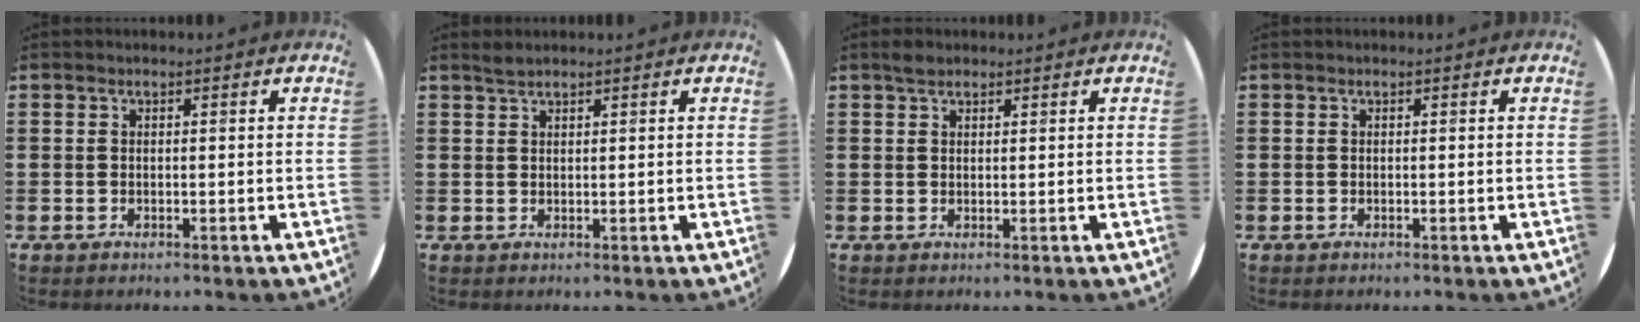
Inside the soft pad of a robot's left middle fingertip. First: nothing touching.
{"total": 1.1, "force": [1.0, 0.0, 0.2], "torque": [-0.005, 0.000, 0.020]}
{"total": 1.4, "force": [1.2, 0.6, 0.5], "torque": [-0.003, 0.002, 0.020]}
{"total": 0.0}